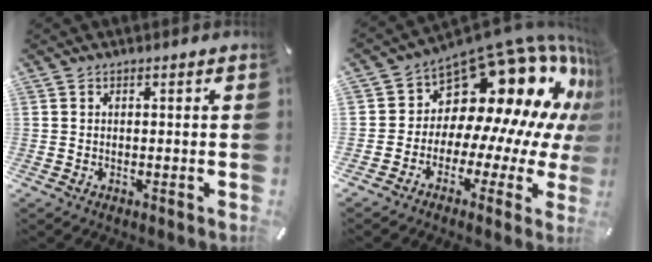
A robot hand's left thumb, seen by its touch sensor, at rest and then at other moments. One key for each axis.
{"total": 19.6, "fx": 11.1, "fy": 10.9, "fz": 12.0, "tx": -0.181, "ty": -0.121, "tz": 0.197}